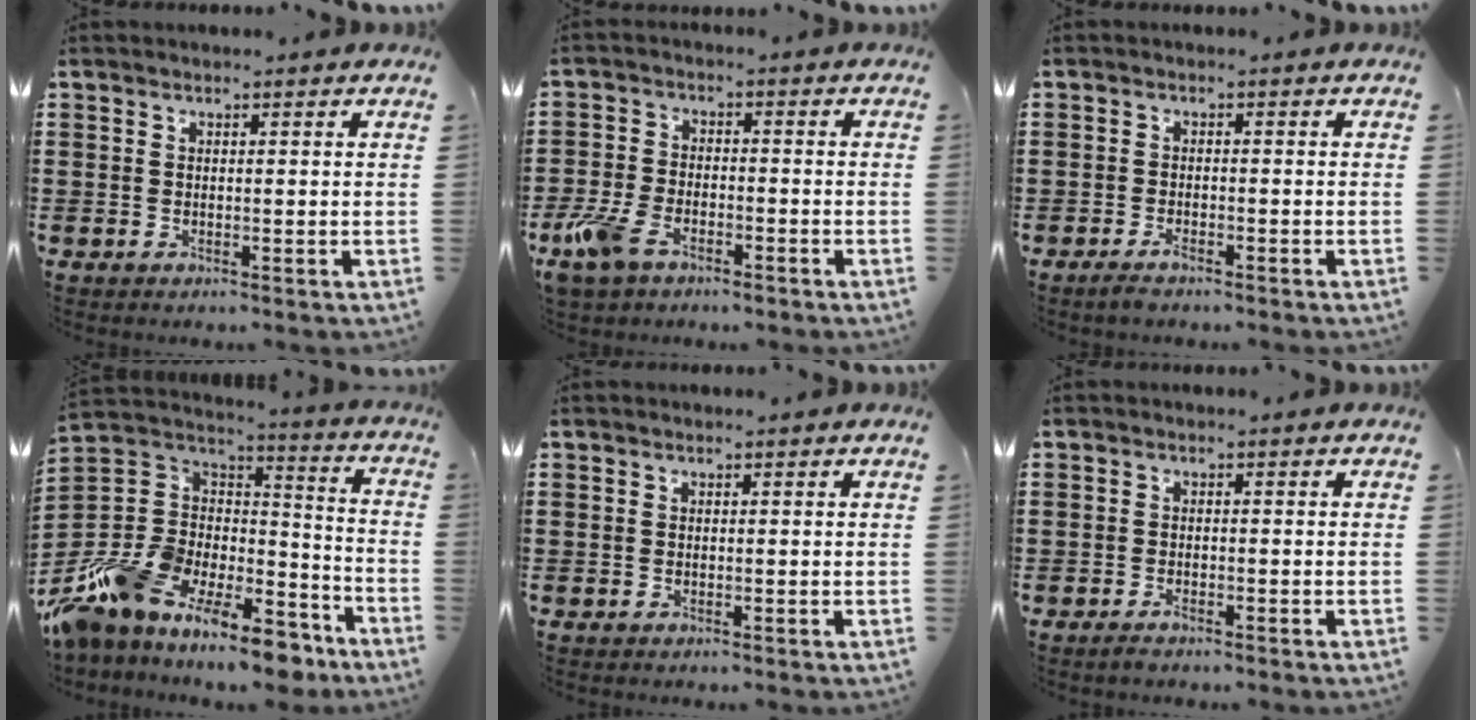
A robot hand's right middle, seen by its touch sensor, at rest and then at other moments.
{"total": 6.1, "force": [-3.9, 2.9, 3.7], "torque": [-0.108, -0.005, -0.083]}
{"total": 2.2, "force": [-1.7, 0.5, 1.3], "torque": [-0.028, -0.001, -0.034]}
{"total": 13.1, "force": [-11.1, 5.5, 4.4], "torque": [-0.101, 0.026, -0.210]}
{"total": 0.0}
{"total": 1.0, "force": [-0.8, 0.2, 0.6], "torque": [-0.012, -0.003, -0.016]}